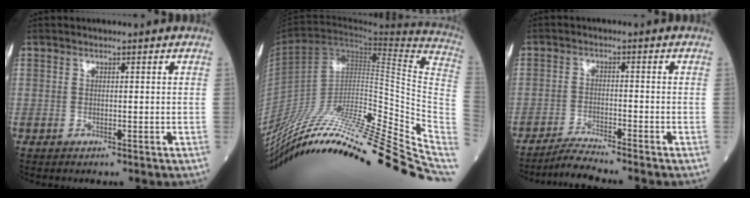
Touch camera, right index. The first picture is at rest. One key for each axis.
{"total": 39.3, "fx": -31.2, "fy": 3.3, "fz": 23.7, "tx": -0.281, "ty": -0.049, "tz": -0.466}
{"total": 4.2, "fx": -3.9, "fy": -1.4, "fz": 0.7, "tx": -0.020, "ty": -0.022, "tz": -0.076}